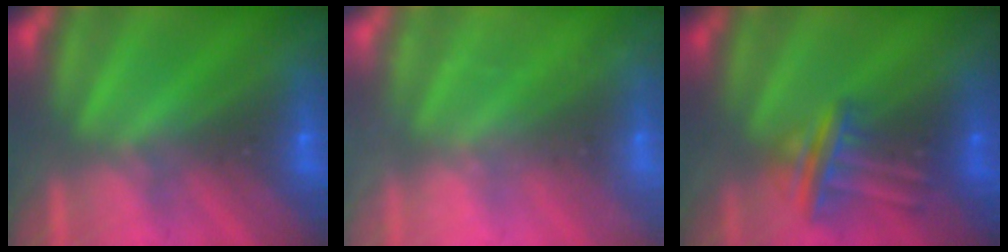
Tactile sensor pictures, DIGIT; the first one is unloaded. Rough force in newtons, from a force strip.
{"total": 2.2}
{"total": 3.2}